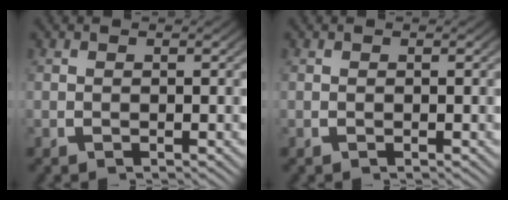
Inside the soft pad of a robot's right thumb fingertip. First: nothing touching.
{"total": 0.0}